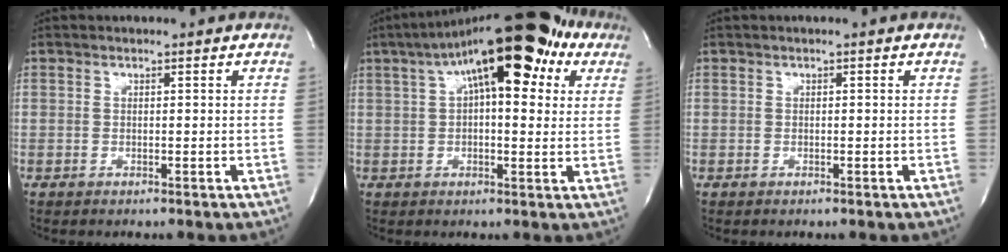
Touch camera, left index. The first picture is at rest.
{"total": 19.7, "force": [9.1, 6.7, 16.1], "torque": [-0.272, 0.059, 0.133]}
{"total": 0.0}